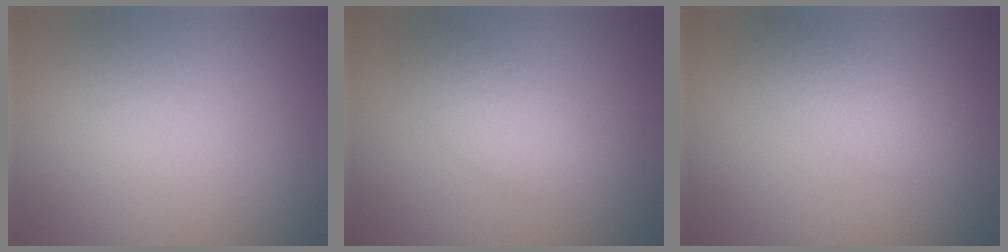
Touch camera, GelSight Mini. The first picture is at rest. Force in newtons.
{"total": 2.4, "press": 2.4, "slide": 0.0}
{"total": 2.6, "press": 2.6, "slide": 0.1}